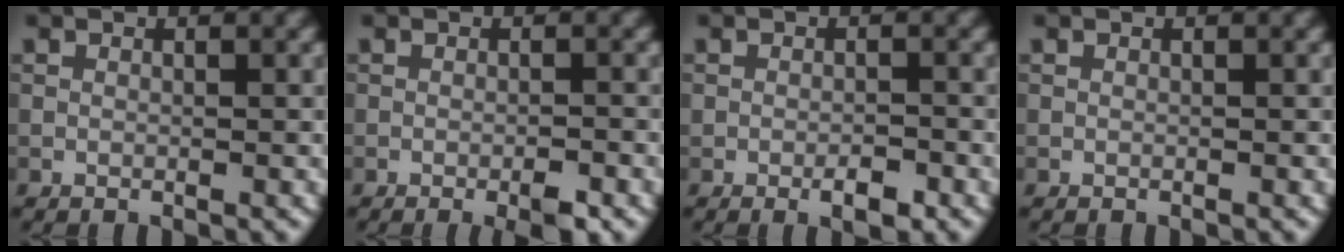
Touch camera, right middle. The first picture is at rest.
{"total": 2.1, "force": [-1.1, 0.4, 1.7], "torque": [-0.024, -0.003, -0.018]}
{"total": 2.0, "force": [-1.1, 0.7, 1.5], "torque": [-0.020, -0.001, -0.016]}
{"total": 0.0}